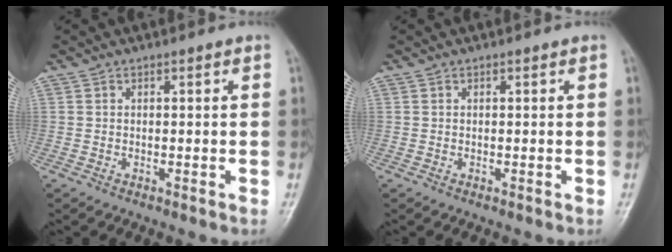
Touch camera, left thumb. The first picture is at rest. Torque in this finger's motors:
{"motor_torque": [-0.09, -0.01, -0.03, 0.01, 0.00]}